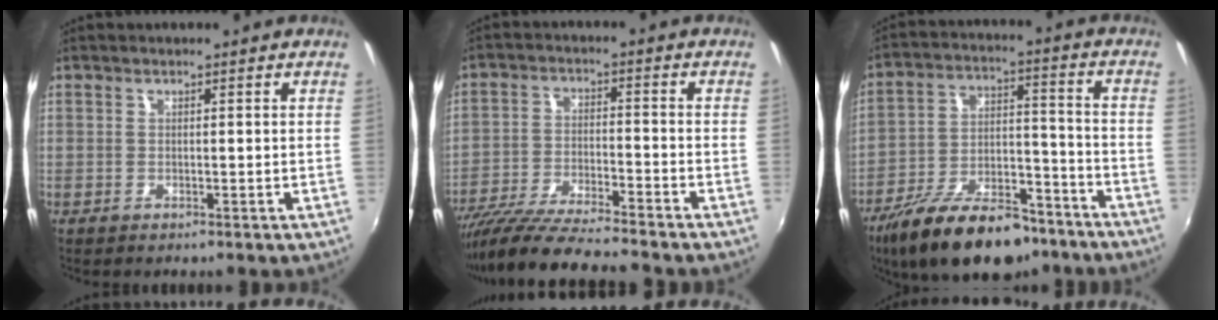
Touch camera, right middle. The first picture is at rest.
{"total": 14.5, "force": [-12.9, 0.4, 6.7], "torque": [-0.146, -0.032, -0.230]}
{"total": 20.8, "force": [-14.8, 8.4, 12.0], "torque": [-0.217, -0.010, -0.230]}